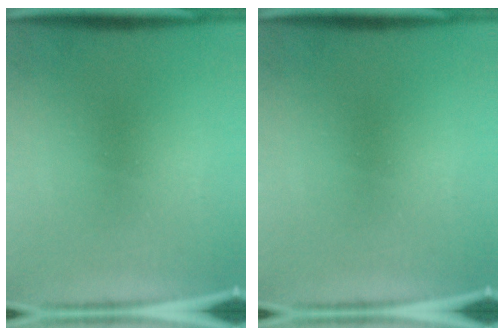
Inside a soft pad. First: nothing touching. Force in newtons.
{"total": 0.0}